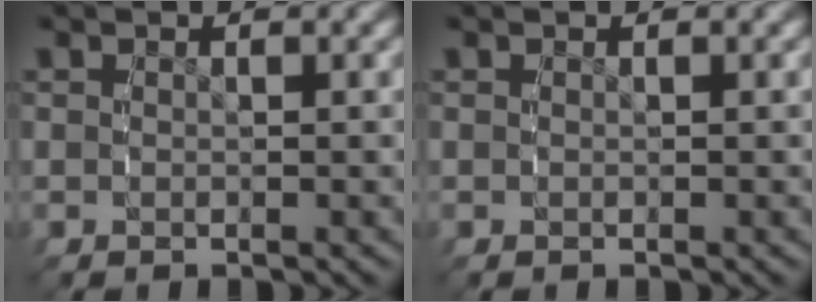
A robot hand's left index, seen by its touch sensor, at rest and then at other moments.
{"total": 0.0}